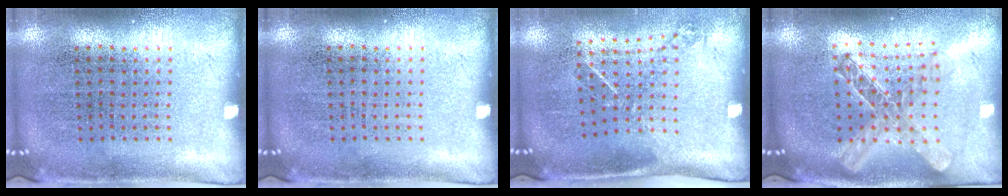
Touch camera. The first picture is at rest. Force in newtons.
{"total": 0.0}
{"total": 1.2, "press": 0.8, "slide": 0.8}
{"total": 2.1, "press": 1.8, "slide": 1.1}